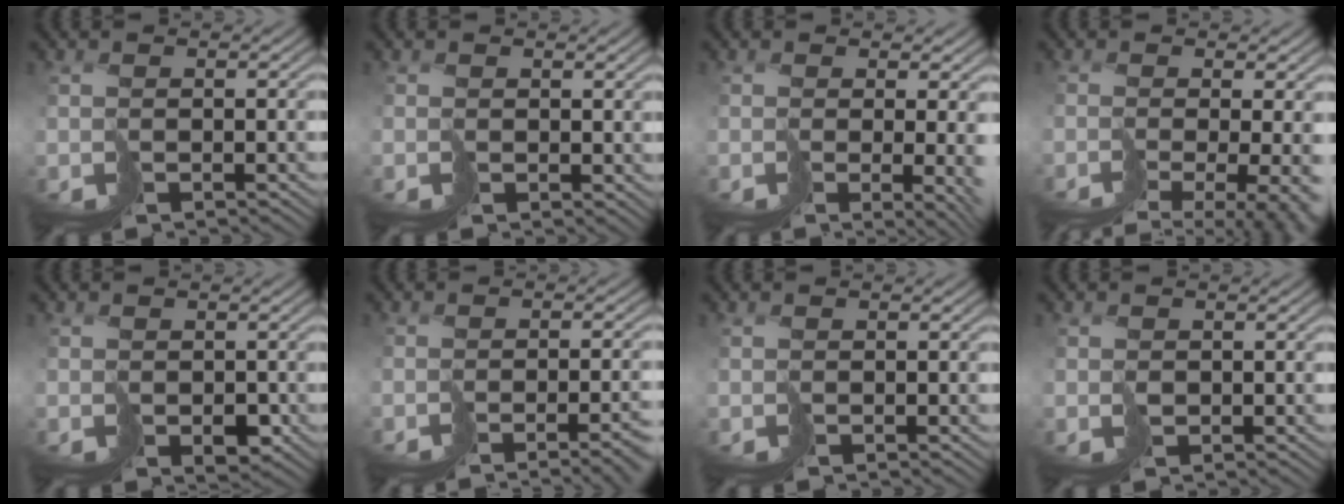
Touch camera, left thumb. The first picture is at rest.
{"total": 1.1, "force": [1.0, 0.1, -0.4], "torque": [0.006, 0.002, 0.018]}
{"total": 5.7, "force": [0.4, 1.9, 5.3], "torque": [-0.087, -0.018, 0.033]}
{"total": 8.5, "force": [-3.7, 3.0, 7.1], "torque": [-0.109, -0.035, -0.004]}
{"total": 2.2, "force": [0.0, 1.9, 1.2], "torque": [-0.015, -0.006, 0.007]}
{"total": 4.9, "force": [-3.4, 0.4, 3.5], "torque": [-0.032, -0.013, -0.040]}
{"total": 0.0}
{"total": 0.8, "force": [0.6, 0.6, -0.1], "torque": [0.009, 0.001, 0.012]}